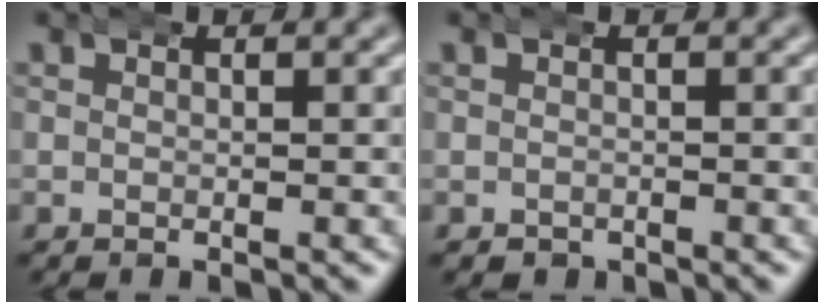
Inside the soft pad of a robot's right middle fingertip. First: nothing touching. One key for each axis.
{"total": 0.8, "fx": -0.5, "fy": 0.6, "fz": 0.0, "tx": -0.003, "ty": -0.007, "tz": -0.001}